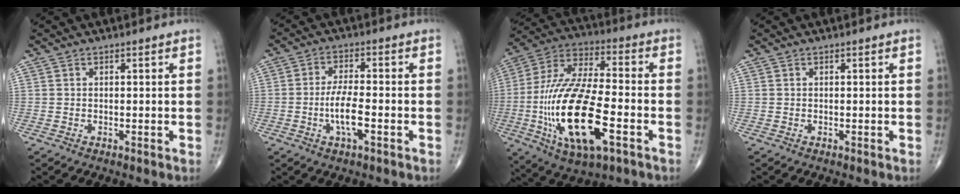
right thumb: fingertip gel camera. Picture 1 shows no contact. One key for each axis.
{"total": 6.5, "fx": -2.0, "fy": 2.1, "fz": 5.8, "tx": -0.116, "ty": 0.009, "tz": -0.039}
{"total": 23.8, "fx": -6.5, "fy": 9.2, "fz": 21.0, "tx": -0.438, "ty": 0.016, "tz": -0.105}
{"total": 0.0}